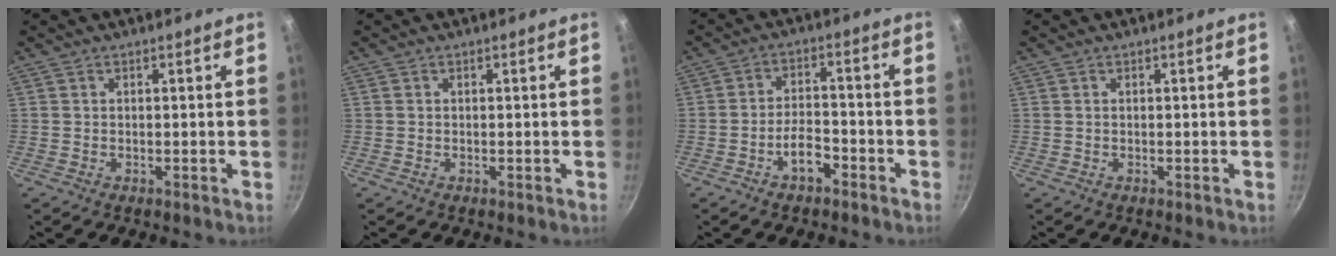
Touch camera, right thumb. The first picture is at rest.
{"total": 0.0}
{"total": 5.6, "force": [-3.3, 2.7, 3.6], "torque": [-0.051, 0.032, -0.057]}
{"total": 0.0}